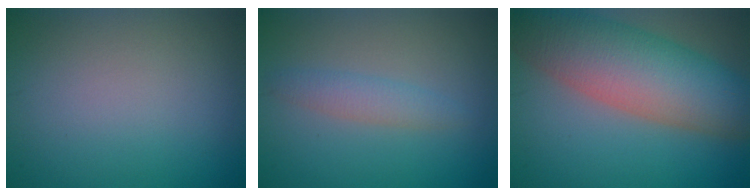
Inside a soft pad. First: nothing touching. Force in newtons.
{"total": 2.0, "press": 2.0, "slide": 0.0}
{"total": 10.5, "press": 10.4, "slide": 0.7}